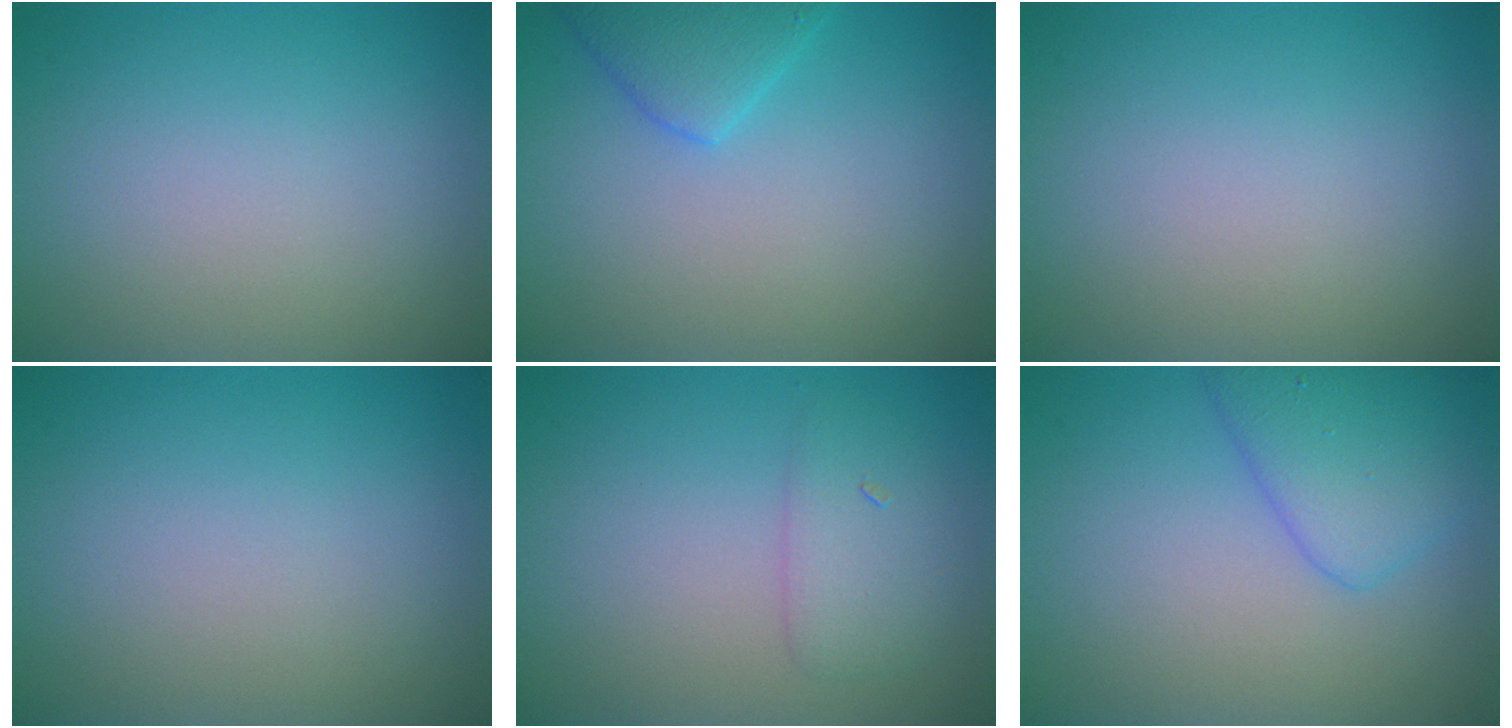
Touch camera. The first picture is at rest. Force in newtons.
{"total": 2.9, "press": 2.9, "slide": 0.2}
{"total": 0.0}
{"total": 0.0}
{"total": 2.1, "press": 2.1, "slide": 0.1}
{"total": 3.9, "press": 3.9, "slide": 0.2}